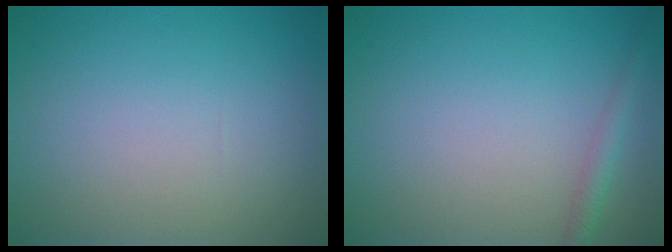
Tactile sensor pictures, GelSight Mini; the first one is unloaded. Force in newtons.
{"total": 1.4, "press": 1.4, "slide": 0.1}